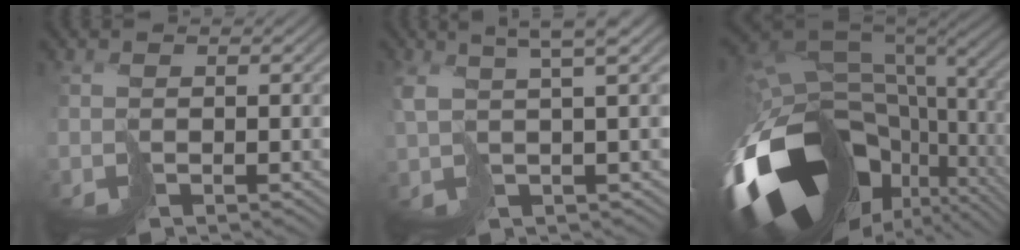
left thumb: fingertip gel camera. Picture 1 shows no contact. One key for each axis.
{"total": 5.5, "fx": 2.5, "fy": 1.1, "fz": 4.7, "tx": -0.080, "ty": 0.016, "tz": 0.043}
{"total": 19.5, "fx": -6.8, "fy": 12.4, "fz": 13.4, "tx": -0.321, "ty": -0.058, "tz": -0.075}